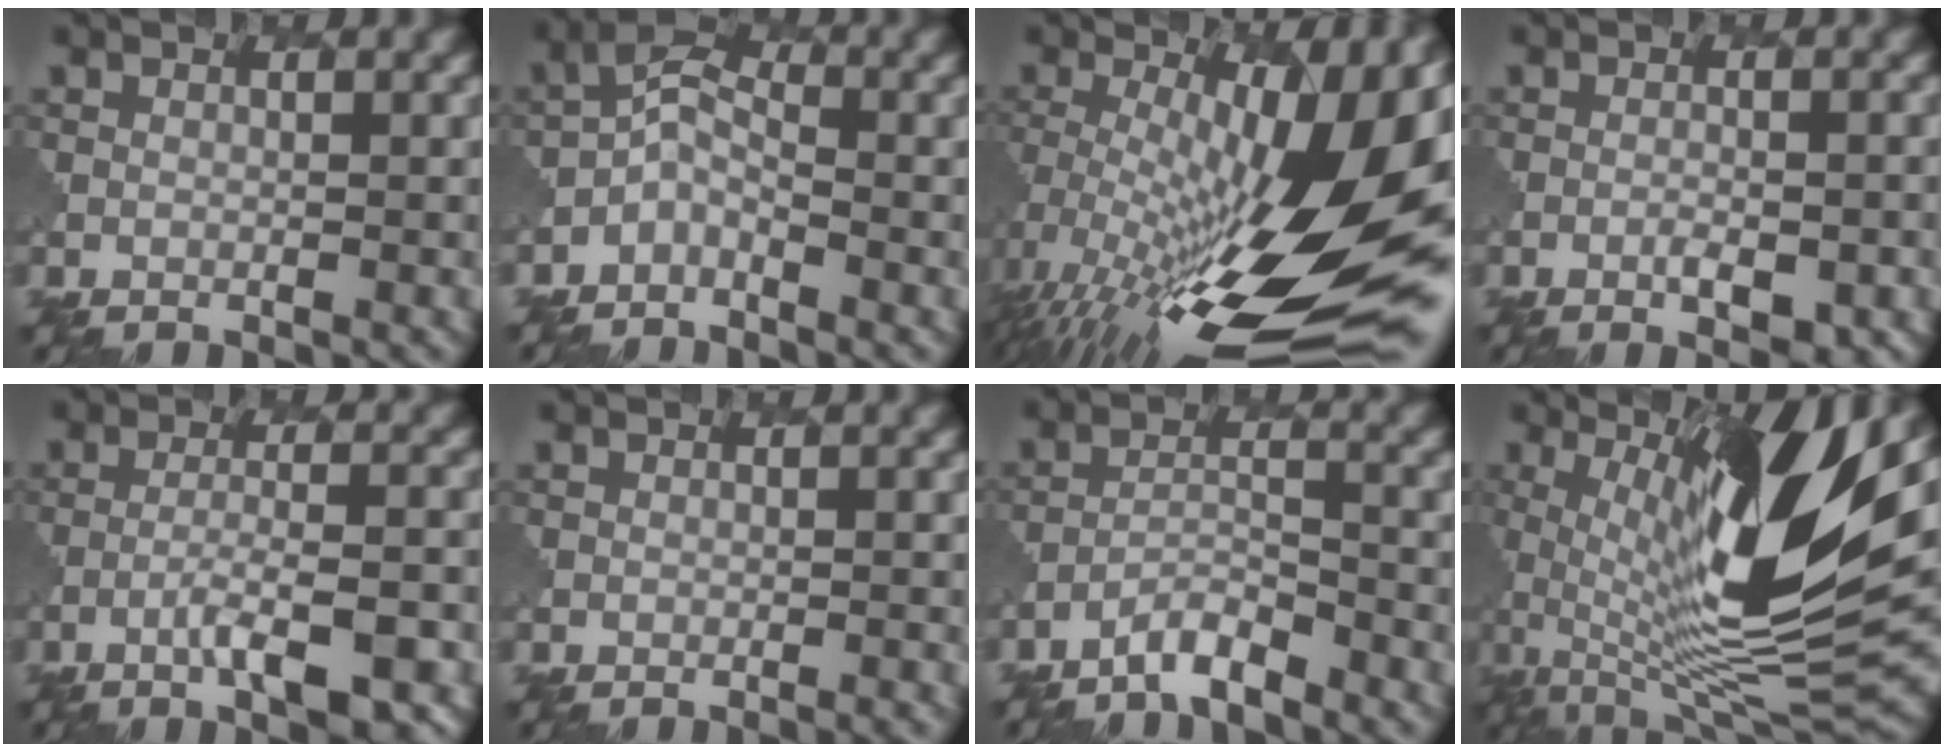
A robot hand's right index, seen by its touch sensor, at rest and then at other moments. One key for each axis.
{"total": 2.5, "fx": -1.5, "fy": 1.3, "fz": 1.5, "tx": -0.030, "ty": 0.010, "tz": -0.037}
{"total": 17.5, "fx": -1.1, "fy": 6.3, "fz": 16.3, "tx": -0.264, "ty": 0.001, "tz": -0.015}
{"total": 2.6, "fx": -1.1, "fy": 0.8, "fz": 2.2, "tx": -0.043, "ty": -0.004, "tz": -0.012}
{"total": 5.5, "fx": -2.5, "fy": 1.2, "fz": 4.7, "tx": -0.082, "ty": 0.002, "tz": -0.037}
{"total": 0.6, "fx": -0.4, "fy": 0.1, "fz": 0.4, "tx": 0.004, "ty": -0.001, "tz": -0.007}
{"total": 3.0, "fx": -2.6, "fy": 0.5, "fz": 1.3, "tx": -0.024, "ty": 0.003, "tz": -0.053}
{"total": 14.4, "fx": 3.1, "fy": 3.8, "fz": 13.5, "tx": -0.223, "ty": -0.002, "tz": 0.068}